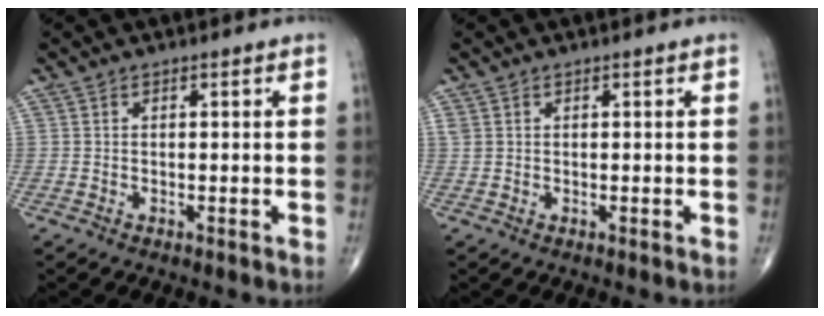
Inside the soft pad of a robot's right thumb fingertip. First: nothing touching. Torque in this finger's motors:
{"motor_torque": [-0.20, 0.06, 0.45, 0.20, 0.00]}